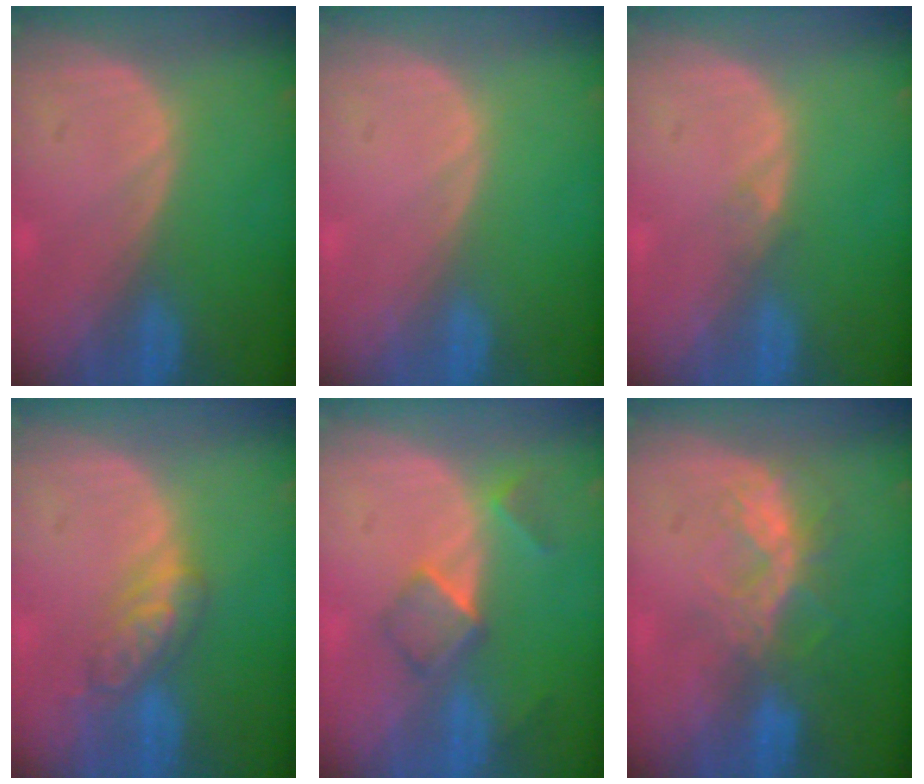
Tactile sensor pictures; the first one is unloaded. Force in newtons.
{"total": 0.0}
{"total": 0.8, "press": 0.8, "slide": 0.0}
{"total": 5.2, "press": 5.1, "slide": 0.8}
{"total": 5.2, "press": 4.5, "slide": 2.7}
{"total": 6.5, "press": 5.9, "slide": 2.7}